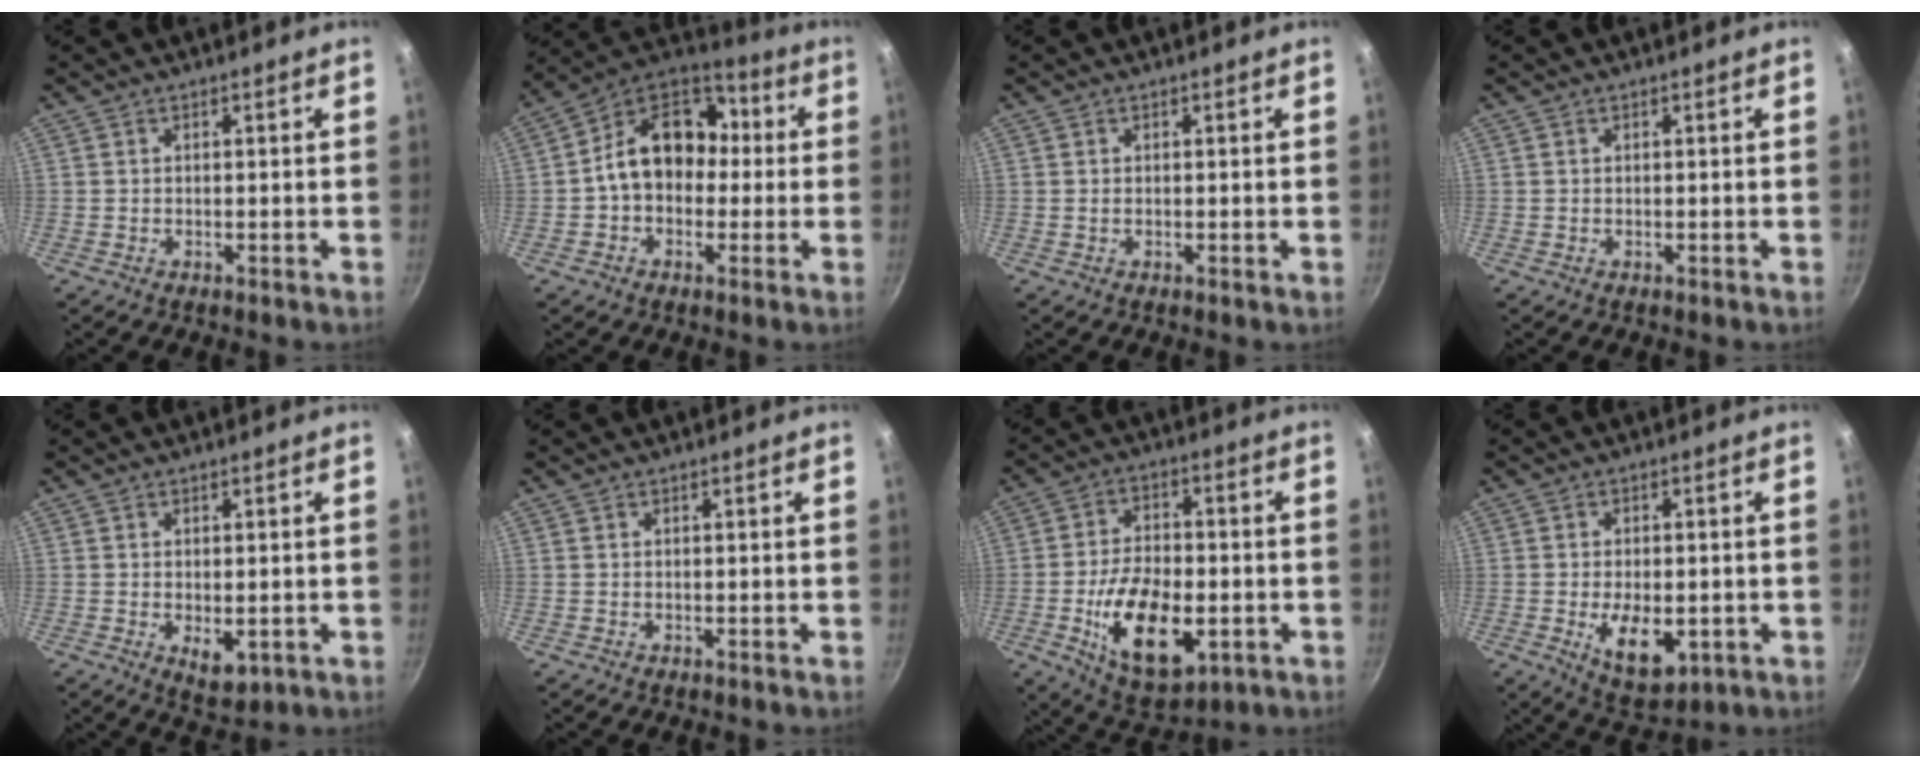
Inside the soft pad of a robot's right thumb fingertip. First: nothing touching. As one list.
[{"total": 15.7, "force": [0.5, 11.6, 10.6], "torque": [-0.120, 0.044, -0.015]}, {"total": 0.0}, {"total": 0.0}, {"total": 4.9, "force": [-1.0, 2.8, 3.9], "torque": [-0.051, -0.009, -0.004]}, {"total": 0.0}, {"total": 17.0, "force": [-4.3, 9.3, 13.6], "torque": [-0.212, 0.012, -0.060]}, {"total": 9.9, "force": [-2.3, 5.5, 7.9], "torque": [-0.104, -0.005, -0.021]}]